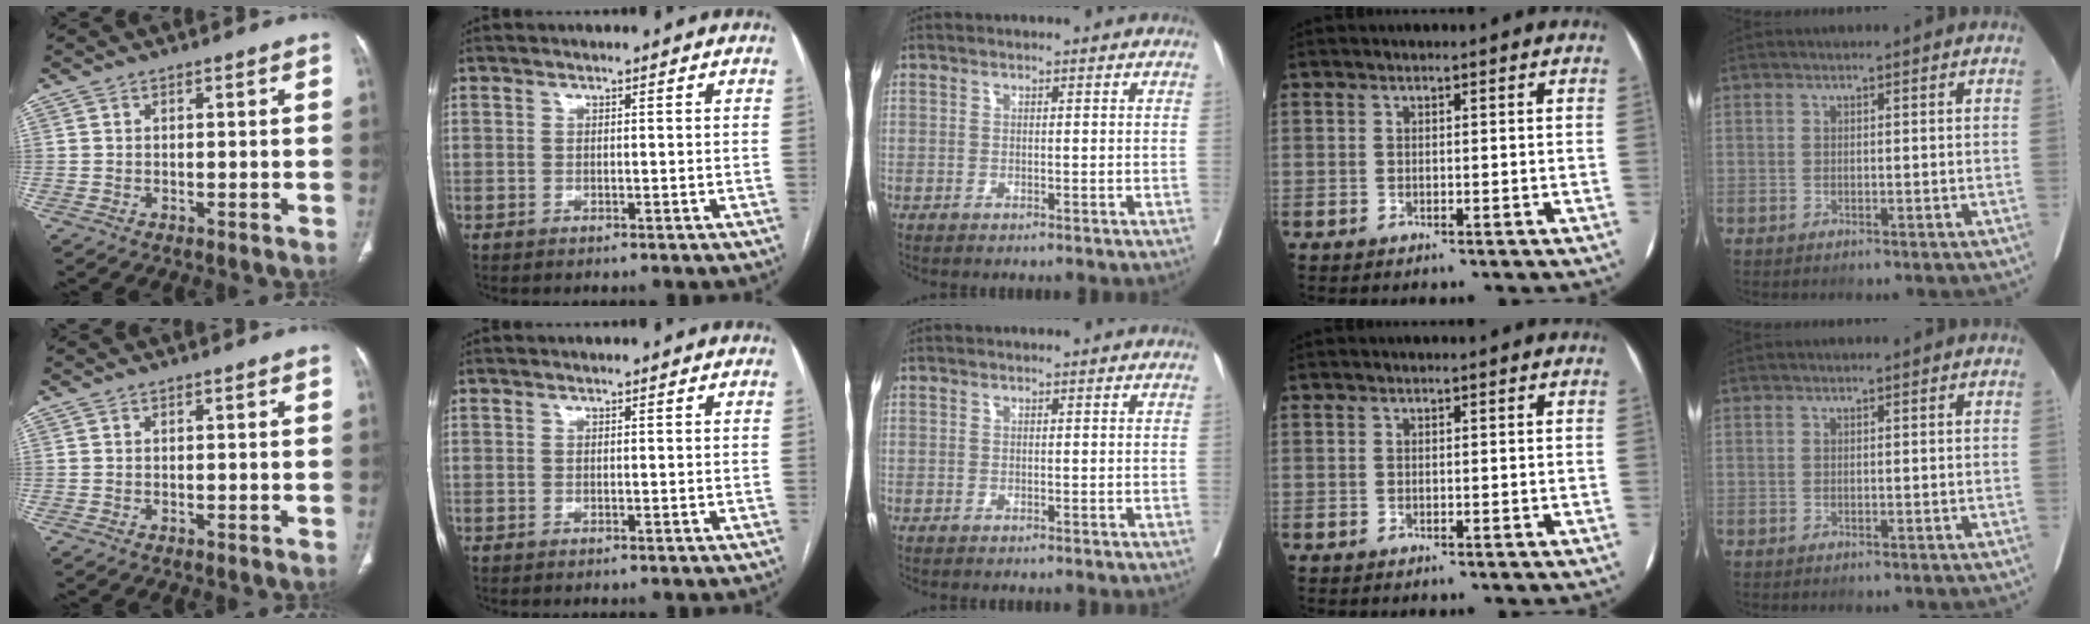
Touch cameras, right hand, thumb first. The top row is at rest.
{}